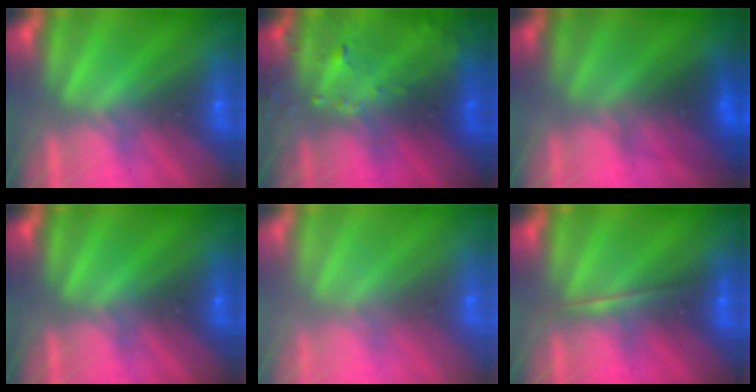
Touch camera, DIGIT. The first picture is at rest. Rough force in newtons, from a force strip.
{"total": 8.8}
{"total": 2.3}
{"total": 0.0}
{"total": 8.6}
{"total": 1.8}